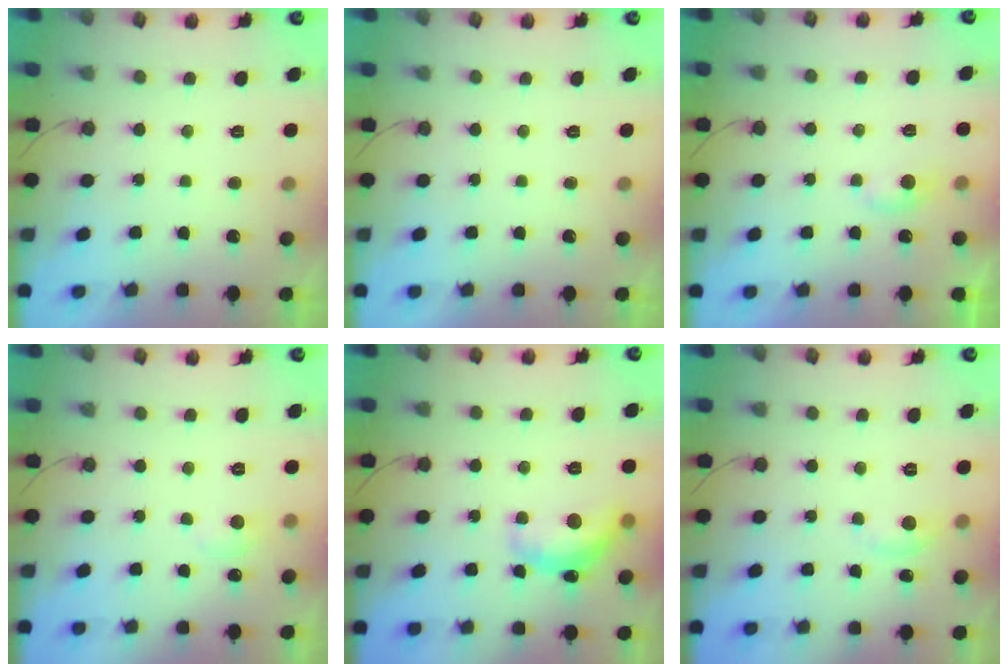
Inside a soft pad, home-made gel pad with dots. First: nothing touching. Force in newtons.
{"total": 0.0}
{"total": 4.5, "press": 4.5, "slide": 0.6}
{"total": 5.8, "press": 5.8, "slide": 0.7}
{"total": 13.4, "press": 13.3, "slide": 0.7}
{"total": 3.2, "press": 3.1, "slide": 0.4}